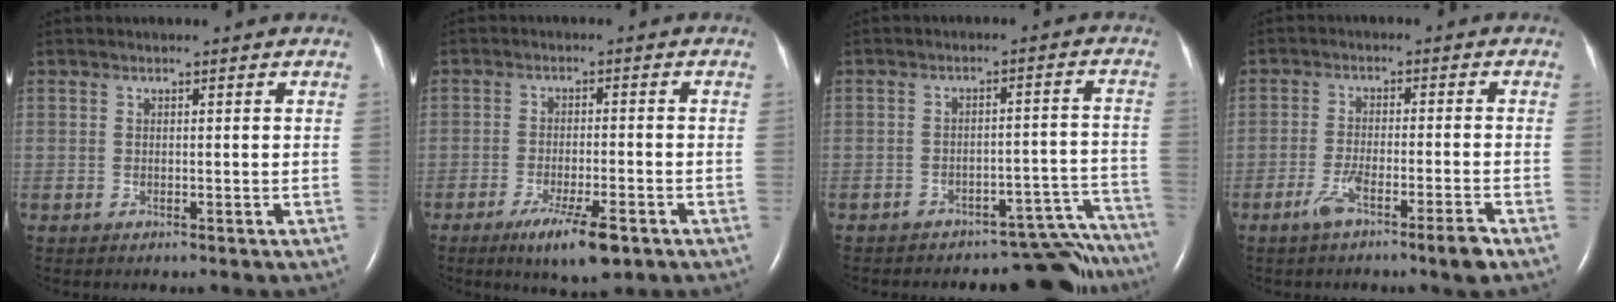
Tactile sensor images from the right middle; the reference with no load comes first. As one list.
[{"total": 7.7, "force": [-4.6, 1.1, 6.1], "torque": [-0.108, -0.016, -0.071]}, {"total": 12.2, "force": [-11.9, 2.7, 1.0], "torque": [0.028, 0.052, -0.146]}, {"total": 6.0, "force": [-3.8, 0.0, 4.6], "torque": [-0.086, -0.009, -0.071]}]